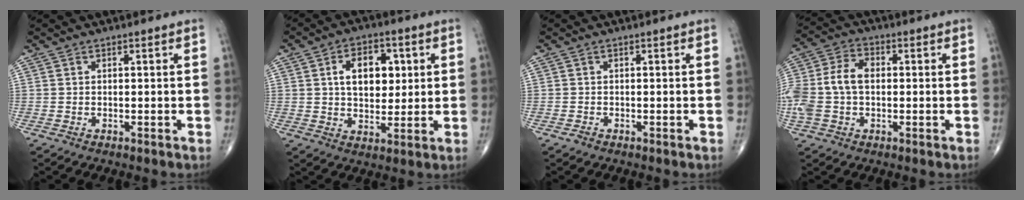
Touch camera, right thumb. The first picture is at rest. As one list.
[{"total": 10.5, "force": [2.4, 6.8, 7.7], "torque": [-0.086, -0.002, 0.040]}, {"total": 0.7, "force": [-0.5, 0.5, 0.2], "torque": [-0.004, 0.000, -0.013]}, {"total": 12.0, "force": [-0.3, 8.1, 8.8], "torque": [-0.197, 0.031, -0.007]}]